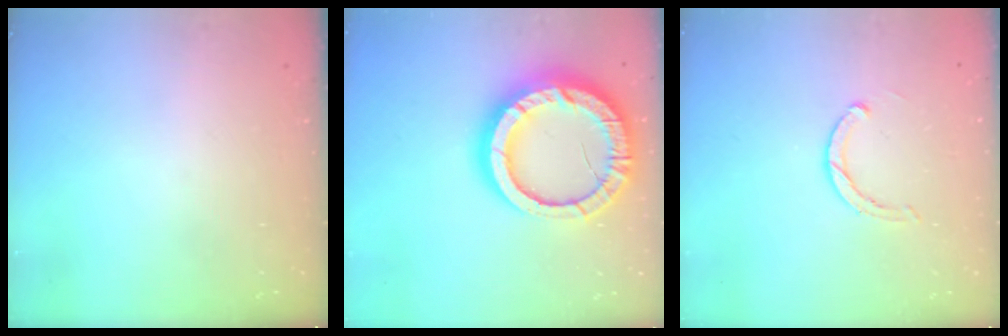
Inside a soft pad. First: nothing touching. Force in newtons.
{"total": 22.5, "press": 22.4, "slide": 2.0}
{"total": 2.8, "press": 2.8, "slide": 0.2}